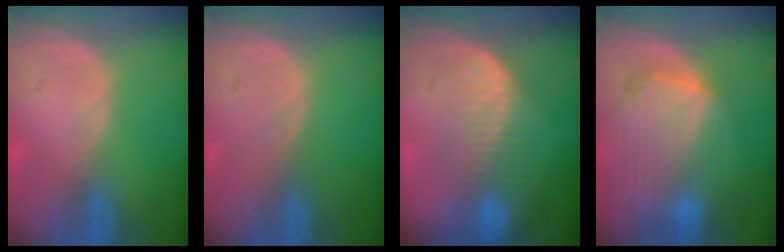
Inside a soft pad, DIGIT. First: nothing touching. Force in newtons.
{"total": 0.0}
{"total": 7.5, "press": 7.2, "slide": 2.1}
{"total": 10.2, "press": 8.9, "slide": 5.0}